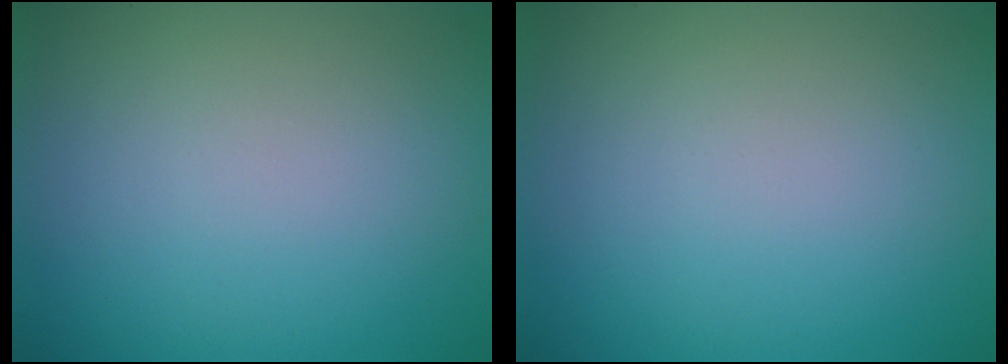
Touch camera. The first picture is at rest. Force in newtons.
{"total": 0.0}